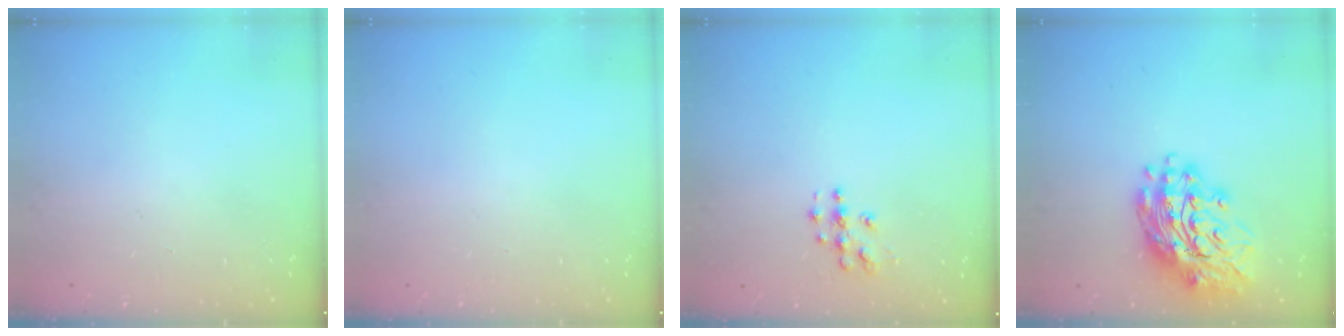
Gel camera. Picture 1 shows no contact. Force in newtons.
{"total": 0.0}
{"total": 6.1, "press": 6.1, "slide": 0.3}
{"total": 16.6, "press": 16.5, "slide": 1.7}